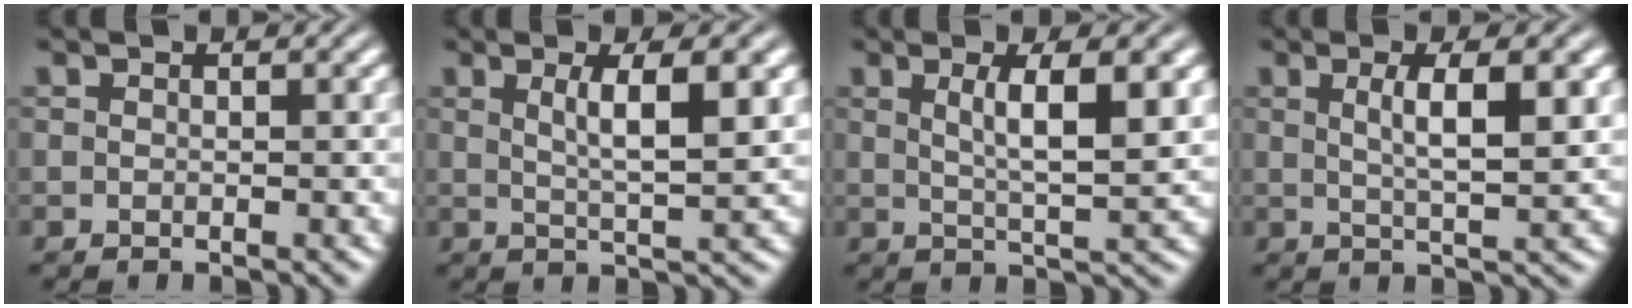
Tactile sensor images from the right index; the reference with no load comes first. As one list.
[{"total": 3.8, "force": [1.1, -1.0, 3.5], "torque": [-0.044, -0.002, 0.028]}, {"total": 4.2, "force": [1.1, -0.9, 3.9], "torque": [-0.051, -0.004, 0.028]}, {"total": 3.6, "force": [1.0, -0.9, 3.4], "torque": [-0.044, -0.003, 0.024]}]